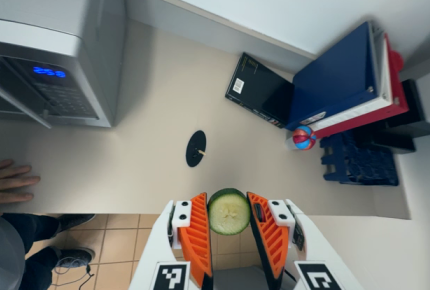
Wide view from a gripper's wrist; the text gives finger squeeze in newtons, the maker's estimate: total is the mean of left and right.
{"total": 7.5, "left": 7.4, "right": 7.7}